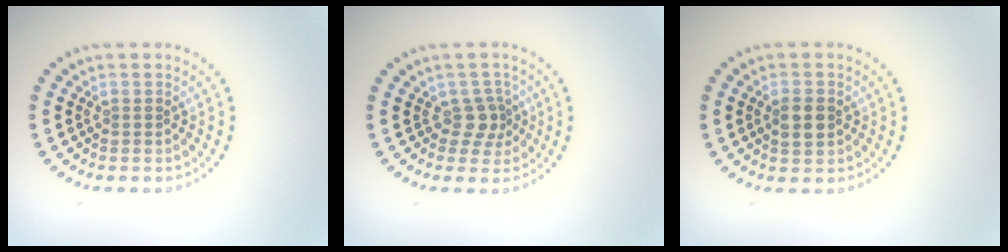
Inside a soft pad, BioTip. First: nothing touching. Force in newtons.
{"total": 2.0, "press": 1.6, "slide": 1.3}
{"total": 2.2, "press": 2.2, "slide": 0.2}